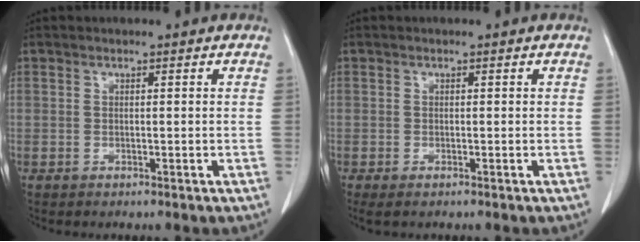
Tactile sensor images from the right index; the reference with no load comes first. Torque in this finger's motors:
{"motor_torque": [0.20, -0.17, 0.16, 0.02]}